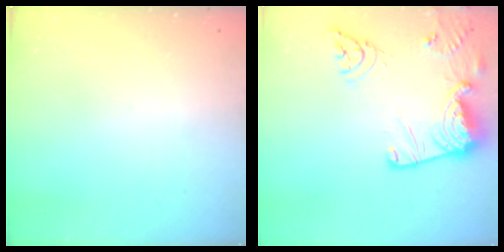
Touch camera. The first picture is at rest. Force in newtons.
{"total": 18.1, "press": 18.0, "slide": 1.7}